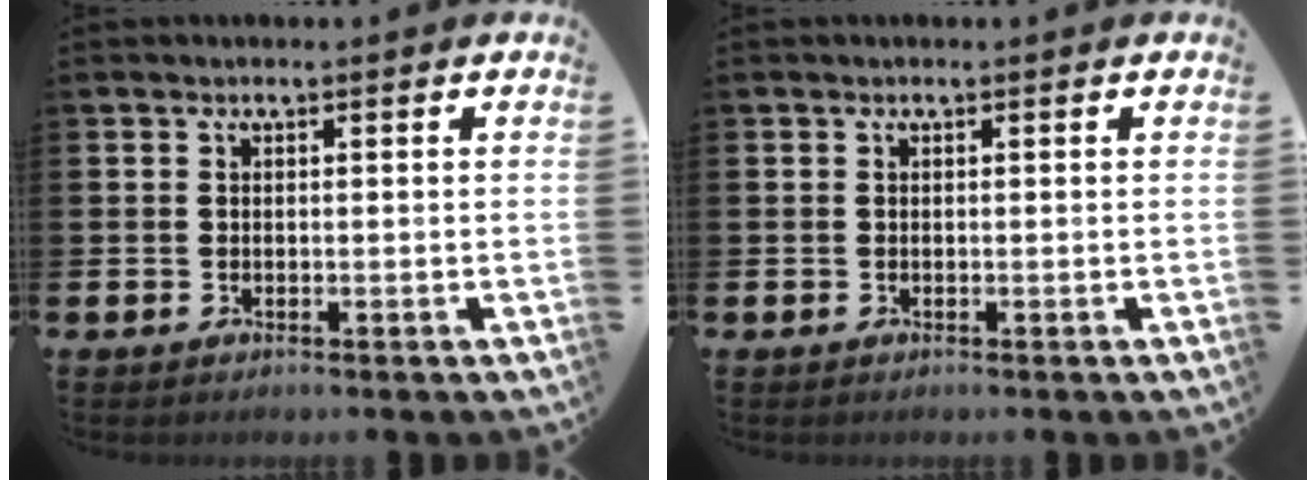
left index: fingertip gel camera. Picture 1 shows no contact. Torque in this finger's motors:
{"motor_torque": [-0.03, 0.03, 0.00, 0.00]}